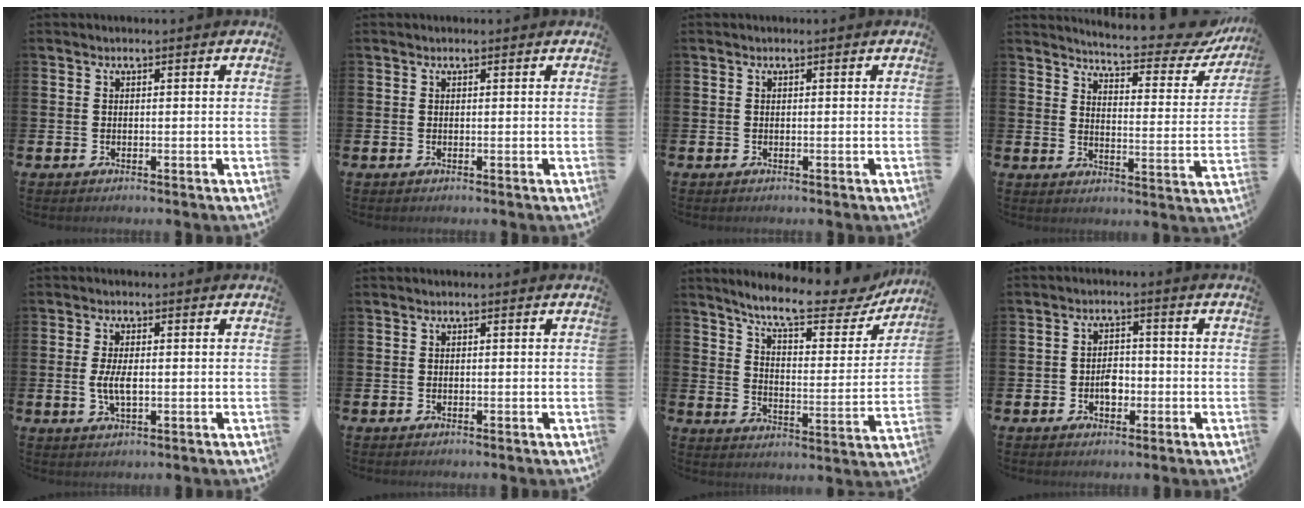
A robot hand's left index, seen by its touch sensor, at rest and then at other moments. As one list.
[{"total": 0.0}, {"total": 0.0}, {"total": 5.9, "force": [5.7, 0.7, 1.4], "torque": [-0.043, -0.052, 0.091]}, {"total": 3.7, "force": [-0.1, 1.6, 3.3], "torque": [-0.067, 0.002, -0.007]}, {"total": 0.0}, {"total": 9.8, "force": [8.7, 1.8, 4.3], "torque": [-0.105, -0.055, 0.145]}, {"total": 3.0, "force": [-0.8, 2.1, 1.9], "torque": [-0.026, 0.001, -0.020]}]